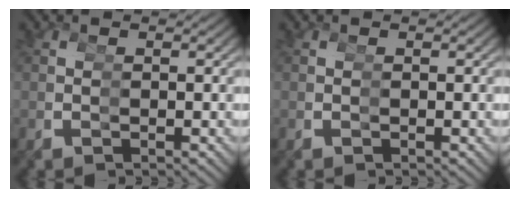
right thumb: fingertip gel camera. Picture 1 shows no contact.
{"total": 0.0}